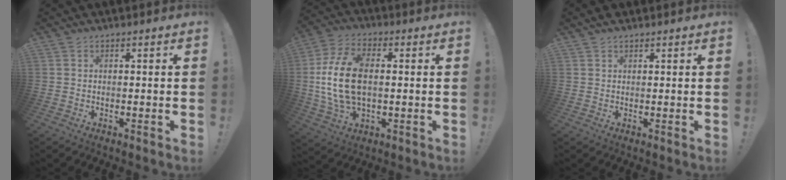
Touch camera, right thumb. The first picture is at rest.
{"total": 16.8, "force": [0.7, 10.1, 13.4], "torque": [-0.260, 0.001, 0.012]}
{"total": 1.2, "force": [1.0, 0.5, 0.2], "torque": [-0.002, -0.003, 0.020]}